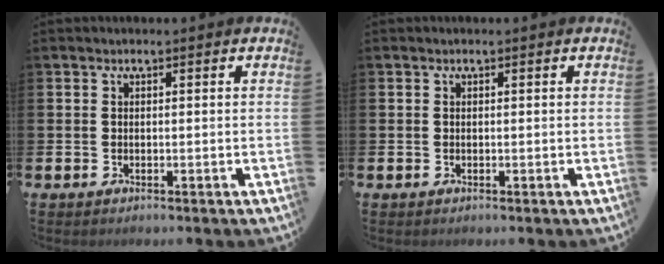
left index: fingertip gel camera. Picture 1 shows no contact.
{"total": 0.0}